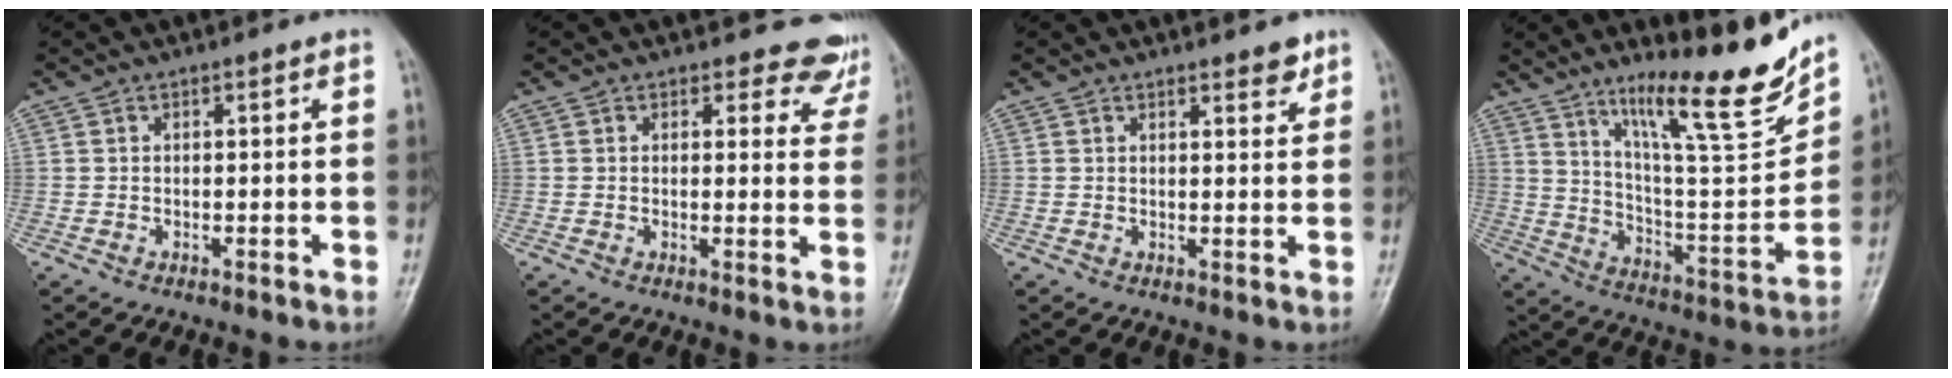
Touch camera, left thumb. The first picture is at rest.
{"total": 7.1, "force": [6.4, 3.1, -0.1], "torque": [0.051, -0.038, 0.042]}
{"total": 2.7, "force": [2.1, 1.0, 1.4], "torque": [-0.007, -0.014, 0.028]}
{"total": 18.9, "force": [13.8, 2.8, 12.6], "torque": [-0.166, -0.093, 0.235]}